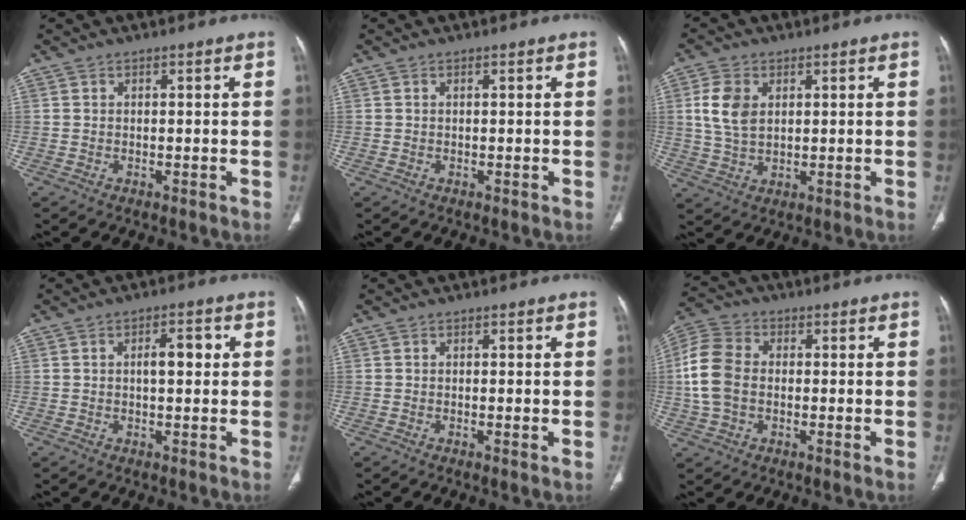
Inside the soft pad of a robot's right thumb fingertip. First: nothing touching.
{"total": 0.0}
{"total": 7.5, "force": [1.9, 4.9, 5.3], "torque": [-0.100, -0.008, 0.040]}
{"total": 4.3, "force": [0.6, 1.8, 3.8], "torque": [-0.056, 0.008, 0.008]}
{"total": 1.1, "force": [-0.1, -0.1, 1.1], "torque": [-0.022, -0.005, -0.002]}
{"total": 10.0, "force": [-0.1, 7.1, 7.1], "torque": [-0.151, 0.021, -0.009]}